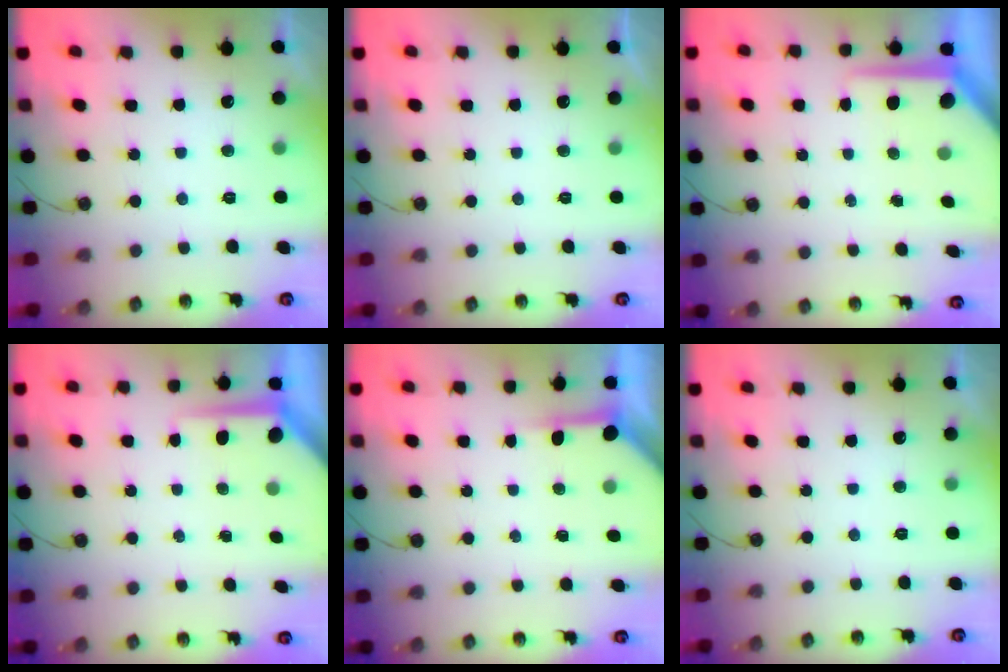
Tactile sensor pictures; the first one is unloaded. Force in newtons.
{"total": 0.0}
{"total": 8.9, "press": 8.9, "slide": 0.7}
{"total": 5.6, "press": 5.6, "slide": 0.3}
{"total": 3.8, "press": 3.8, "slide": 0.4}
{"total": 0.0}